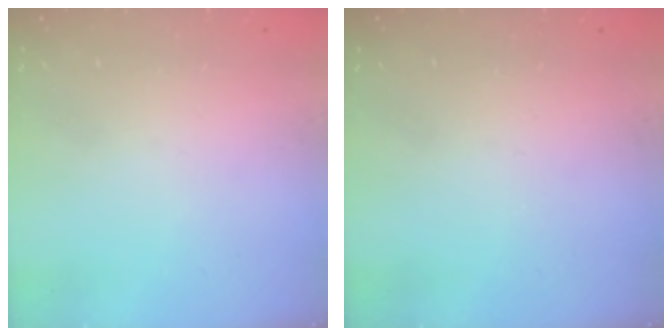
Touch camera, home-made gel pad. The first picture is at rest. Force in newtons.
{"total": 0.0}